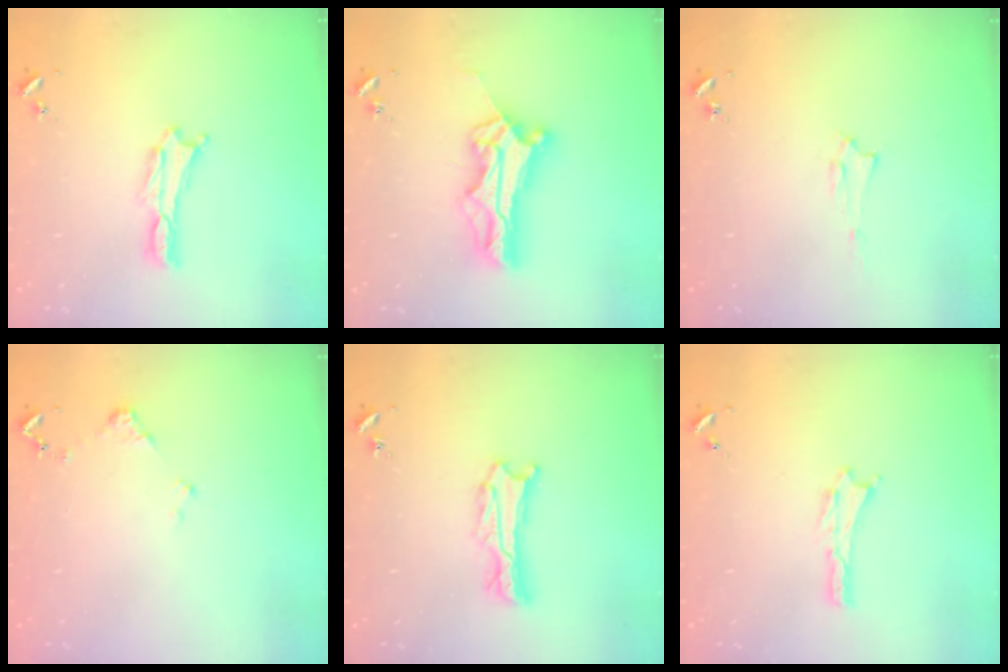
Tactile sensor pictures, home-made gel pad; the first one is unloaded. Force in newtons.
{"total": 9.9, "press": 9.9, "slide": 0.8}
{"total": 1.5, "press": 1.5, "slide": 0.2}
{"total": 1.2, "press": 1.2, "slide": 0.2}
{"total": 1.8, "press": 1.8, "slide": 0.2}
{"total": 0.0}